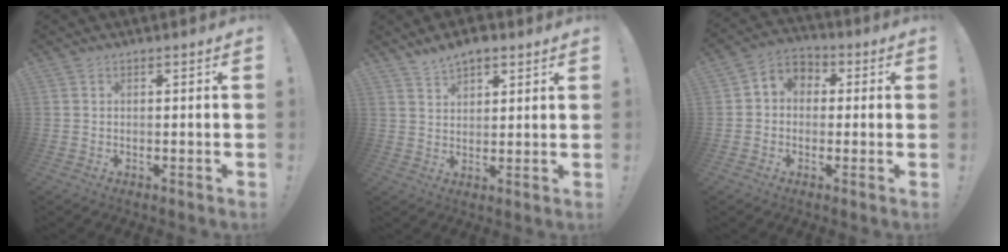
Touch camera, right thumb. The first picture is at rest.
{"total": 5.4, "force": [4.1, 2.7, 2.3], "torque": [-0.032, -0.018, 0.074]}
{"total": 5.9, "force": [-0.6, 5.2, 2.6], "torque": [-0.041, 0.015, -0.007]}